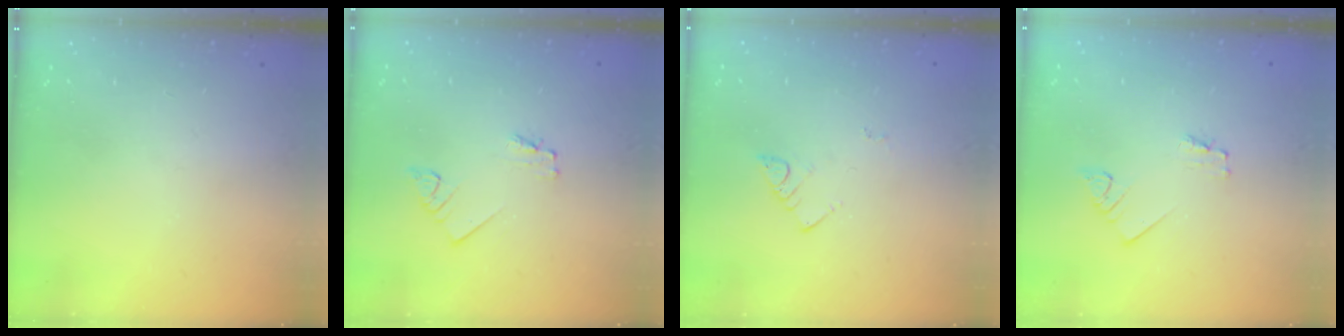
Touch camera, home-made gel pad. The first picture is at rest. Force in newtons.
{"total": 1.8, "press": 1.7, "slide": 0.2}
{"total": 2.7, "press": 2.7, "slide": 0.6}
{"total": 1.6, "press": 1.6, "slide": 0.1}